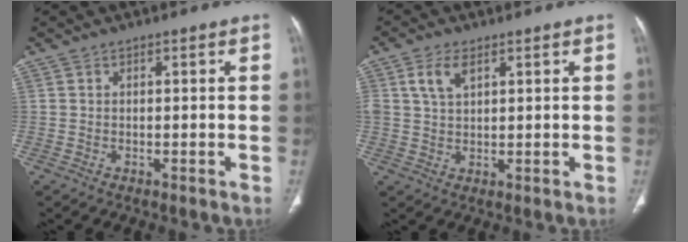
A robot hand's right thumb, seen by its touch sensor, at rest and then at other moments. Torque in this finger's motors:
{"motor_torque": [0.35, 0.33, 1.01, 0.77, 0.36]}